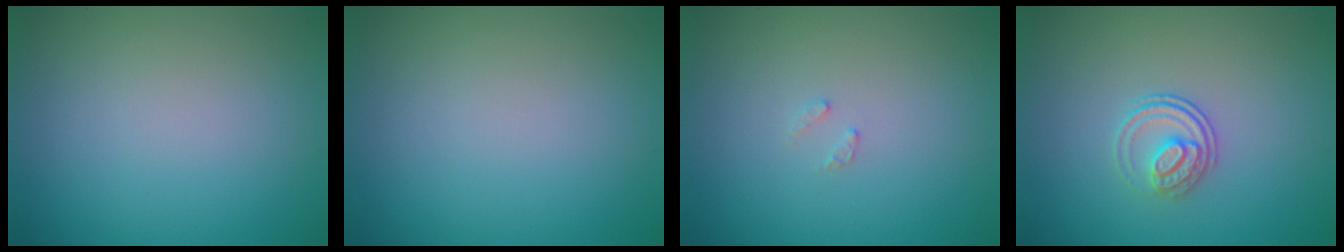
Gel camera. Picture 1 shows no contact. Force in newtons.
{"total": 0.0}
{"total": 0.8, "press": 0.7, "slide": 0.1}
{"total": 2.3, "press": 1.7, "slide": 1.5}